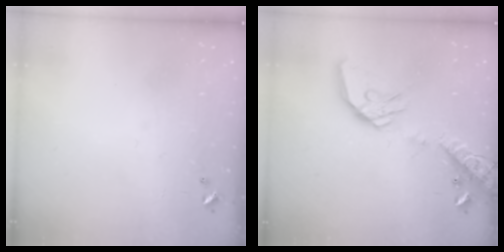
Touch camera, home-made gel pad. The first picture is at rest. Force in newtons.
{"total": 17.0, "press": 16.8, "slide": 2.6}